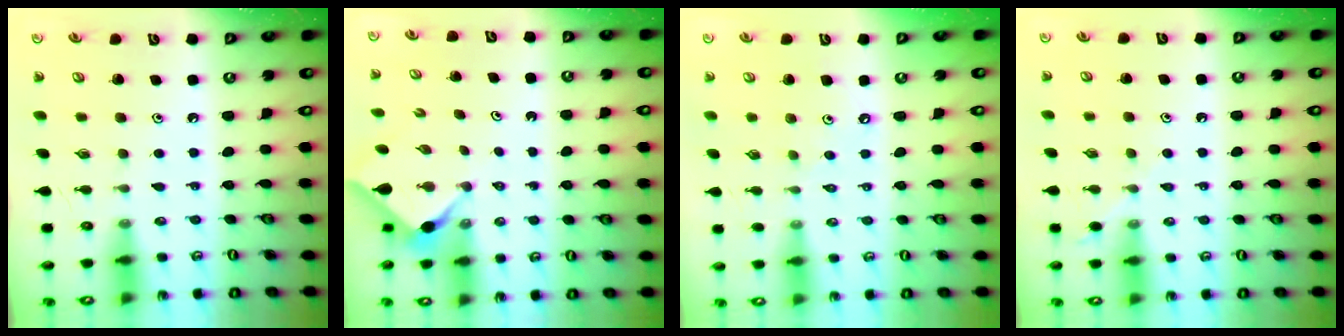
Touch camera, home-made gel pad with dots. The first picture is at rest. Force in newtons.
{"total": 2.9, "press": 2.9, "slide": 0.3}
{"total": 2.5, "press": 2.5, "slide": 0.4}
{"total": 6.0, "press": 5.9, "slide": 0.9}